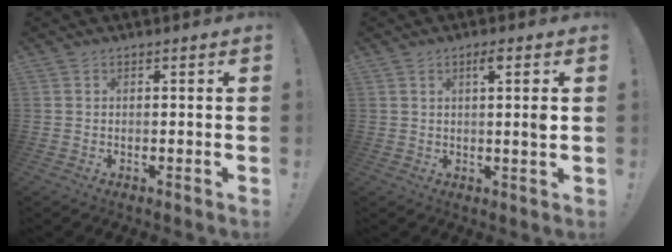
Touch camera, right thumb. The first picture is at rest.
{"total": 3.9, "force": [0.9, -0.4, 3.8], "torque": [-0.059, -0.005, 0.007]}